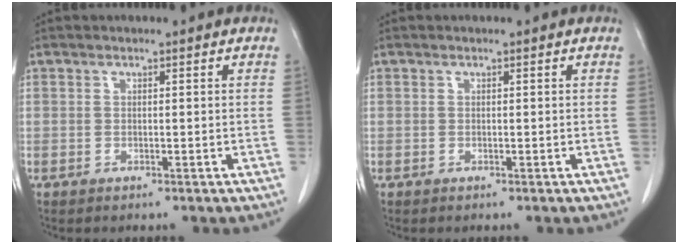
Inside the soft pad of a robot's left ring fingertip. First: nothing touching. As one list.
[{"total": 0.0}]